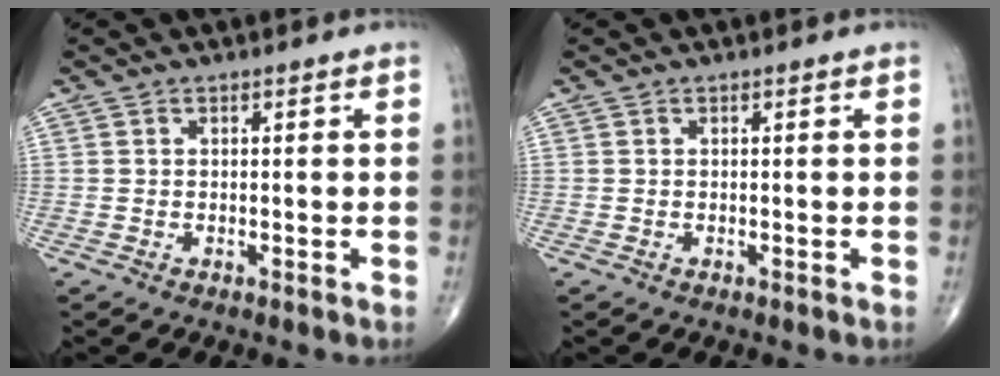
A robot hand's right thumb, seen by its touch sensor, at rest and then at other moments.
{"total": 0.0}